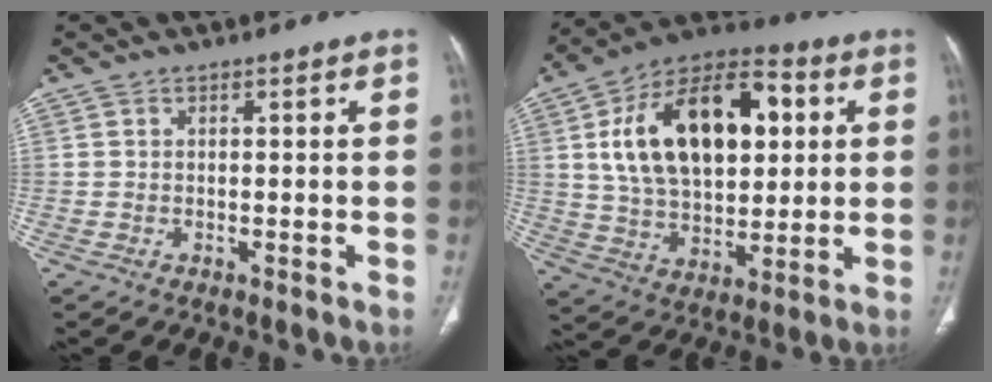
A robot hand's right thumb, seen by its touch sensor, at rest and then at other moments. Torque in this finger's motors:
{"motor_torque": [1.02, 3.21, 2.00, -0.11, 0.54]}